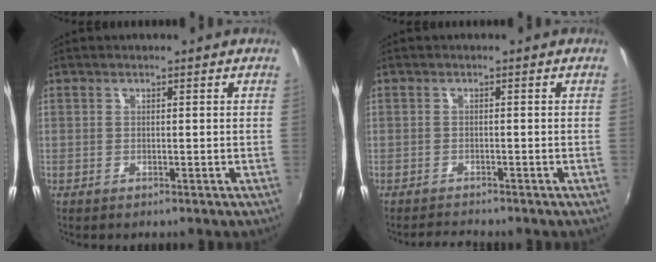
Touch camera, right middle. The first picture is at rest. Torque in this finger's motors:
{"motor_torque": [0.00, 0.01, 0.03, 0.01]}